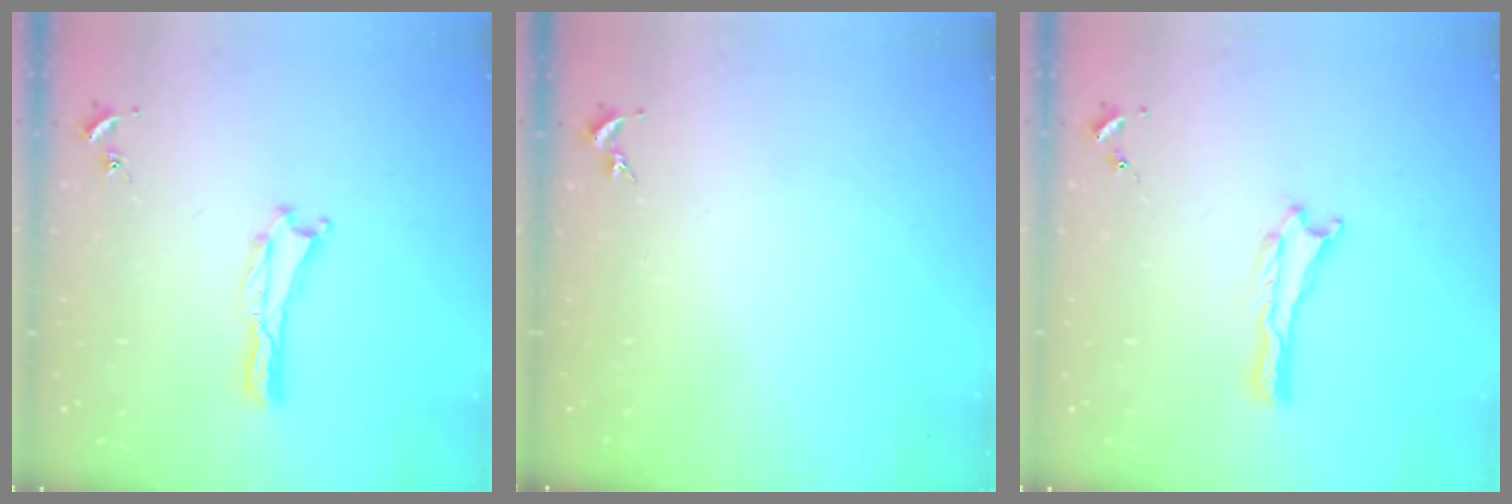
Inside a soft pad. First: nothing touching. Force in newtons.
{"total": 0.0}
{"total": 0.0}